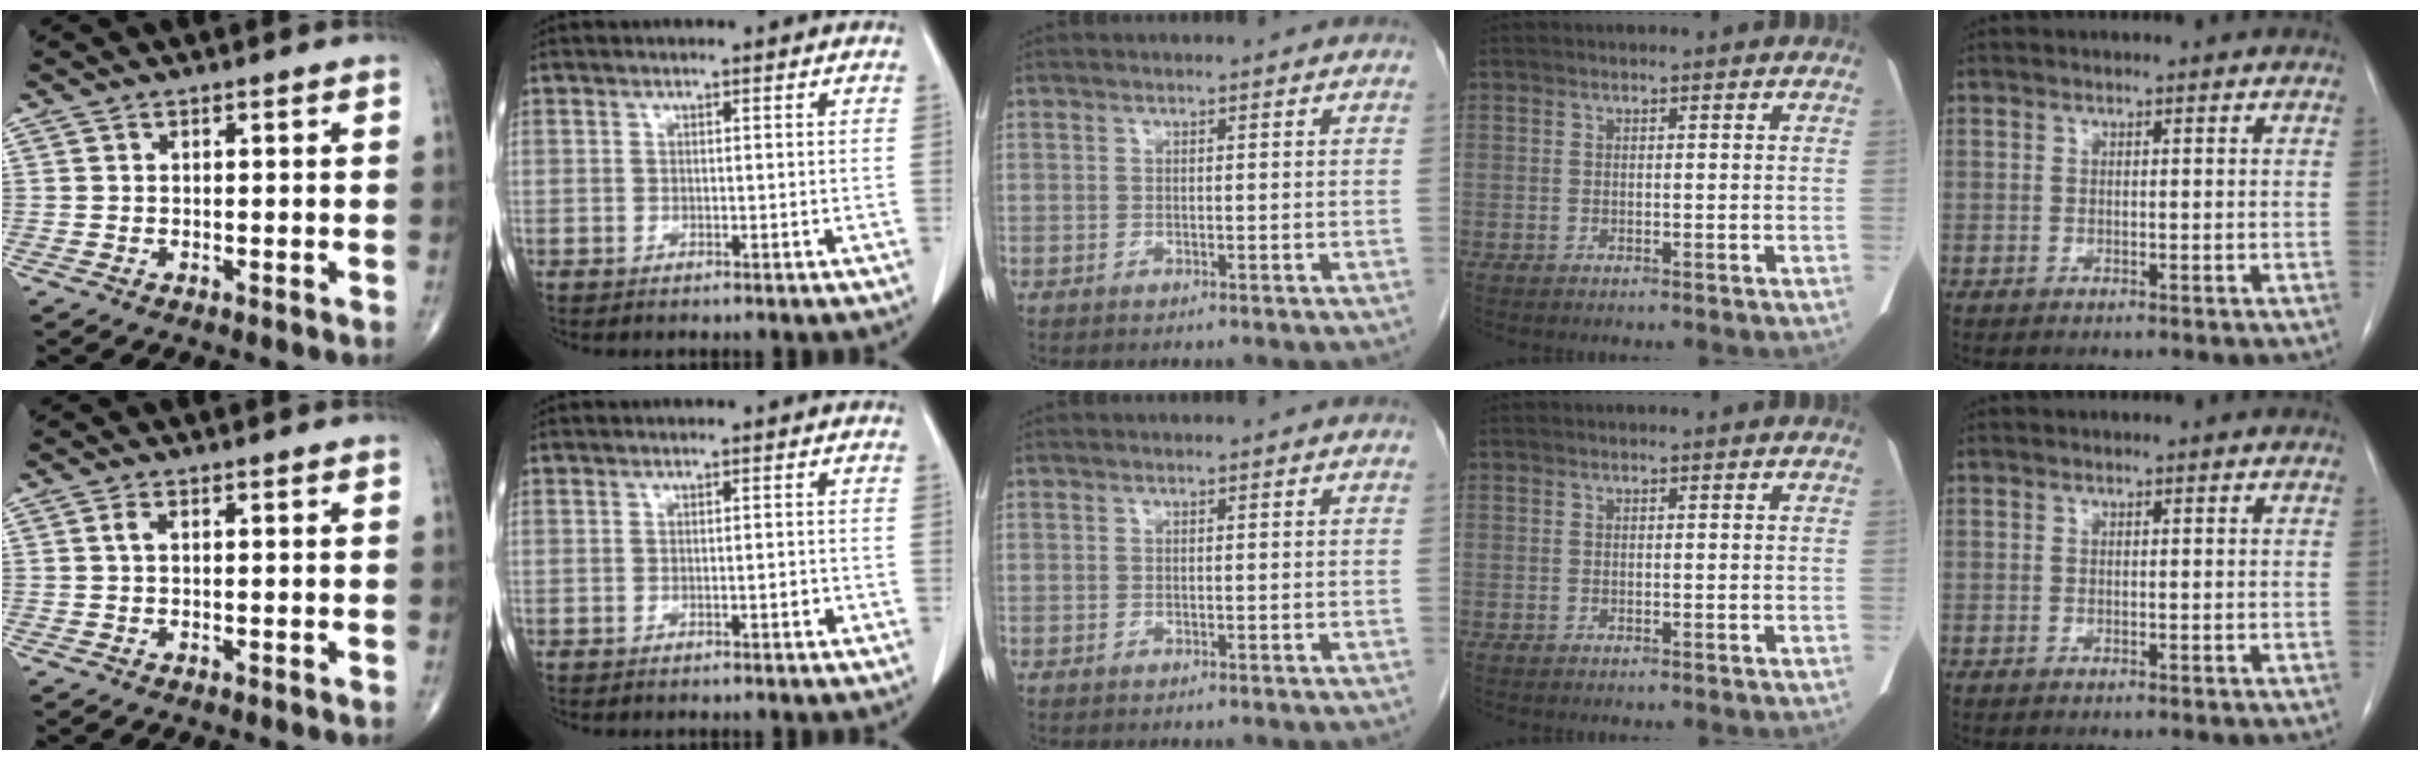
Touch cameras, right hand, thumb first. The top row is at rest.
{"thumb": {"total": 1.2, "force": [0.2, 0.5, 1.1], "torque": [-0.026, 0.007, 0.004]}, "index": {"total": 0.8, "force": [-0.3, 0.3, 0.7], "torque": [-0.010, 0.002, -0.001]}}